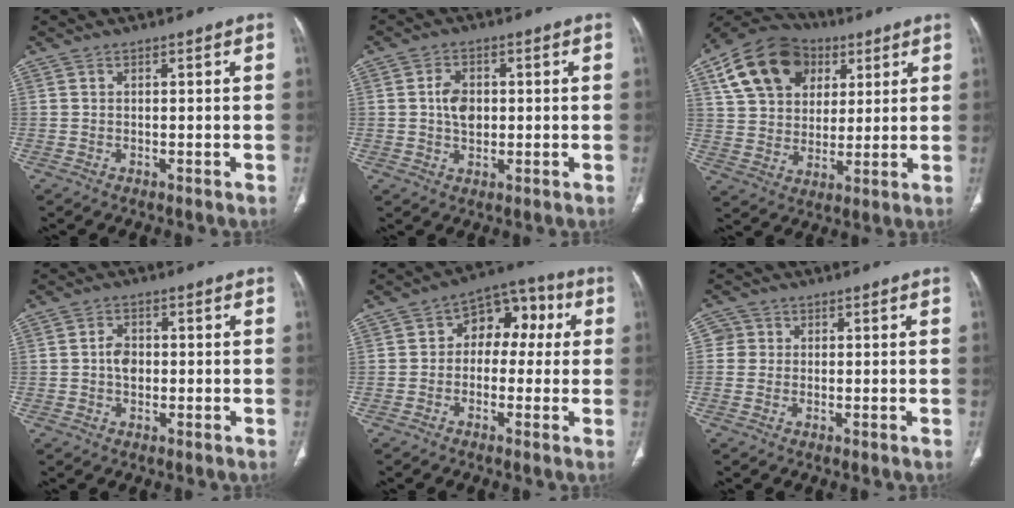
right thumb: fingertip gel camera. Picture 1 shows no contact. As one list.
[{"total": 5.0, "force": [0.4, 3.5, 3.5], "torque": [-0.054, 0.003, 0.005]}, {"total": 18.6, "force": [7.8, 13.5, 10.2], "torque": [-0.168, 0.004, 0.133]}, {"total": 3.6, "force": [-0.2, 2.6, 2.4], "torque": [-0.033, 0.006, -0.008]}, {"total": 10.1, "force": [1.1, 7.2, 7.1], "torque": [-0.052, 0.037, 0.002]}, {"total": 2.5, "force": [0.3, 2.5, 0.2], "torque": [0.013, 0.005, 0.000]}]